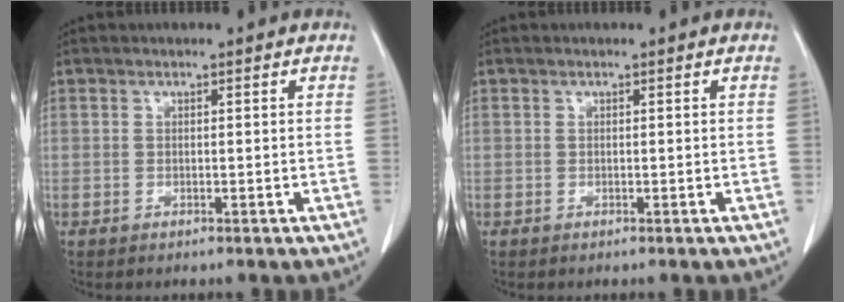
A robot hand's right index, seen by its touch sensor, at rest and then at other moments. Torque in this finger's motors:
{"motor_torque": [0.00, 0.00, 0.00, 0.00]}